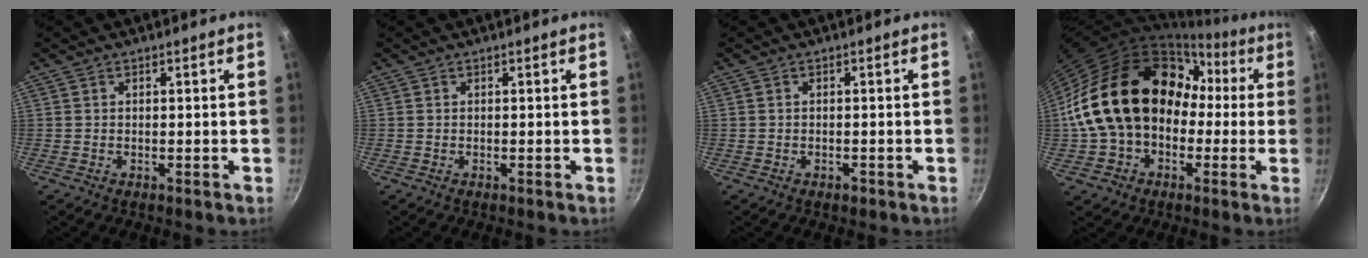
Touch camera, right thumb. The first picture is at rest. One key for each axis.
{"total": 0.0}
{"total": 1.2, "fx": -0.7, "fy": 0.6, "fz": 0.6, "tx": -0.012, "ty": 0.005, "tz": -0.009}
{"total": 22.9, "fx": 0.5, "fy": 17.2, "fz": 15.1, "tx": -0.247, "ty": 0.075, "tz": 0.014}